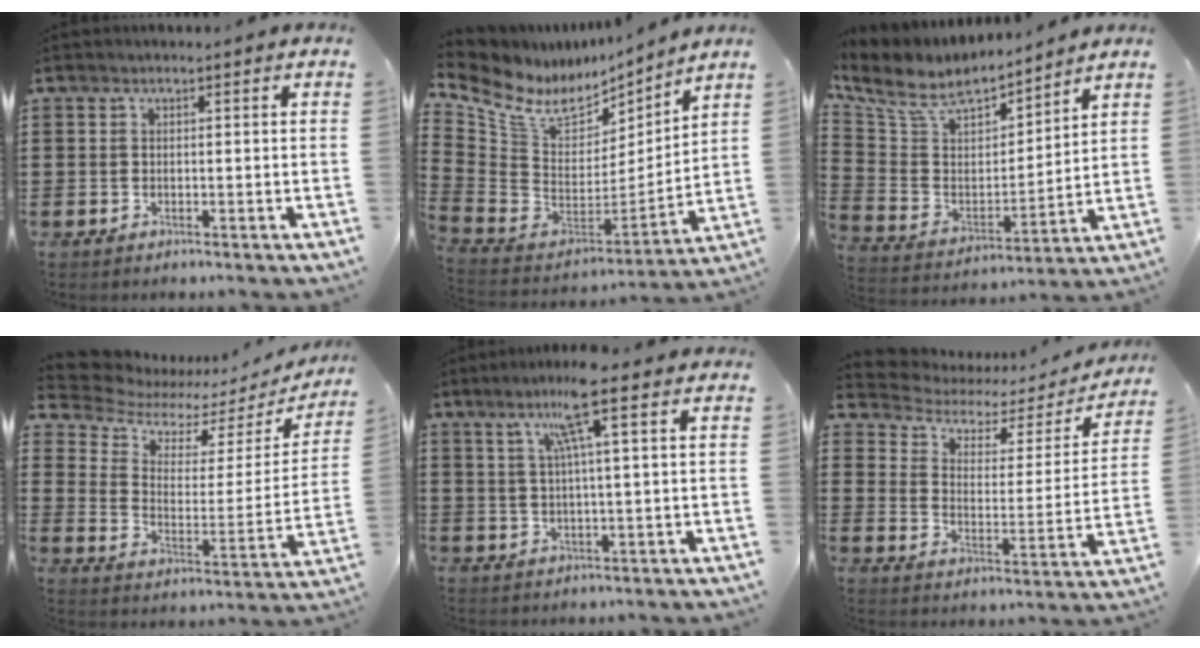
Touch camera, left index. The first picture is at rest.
{"total": 8.5, "force": [5.8, 4.6, 4.3], "torque": [-0.127, -0.045, 0.102]}
{"total": 8.4, "force": [6.8, 3.6, 3.5], "torque": [-0.106, -0.038, 0.116]}
{"total": 7.6, "force": [6.7, 2.6, 2.4], "torque": [-0.076, -0.050, 0.117]}
{"total": 7.7, "force": [3.8, 0.1, 6.7], "torque": [-0.138, 0.007, 0.061]}
{"total": 3.9, "force": [3.0, 2.1, 1.5], "torque": [-0.053, -0.021, 0.044]}